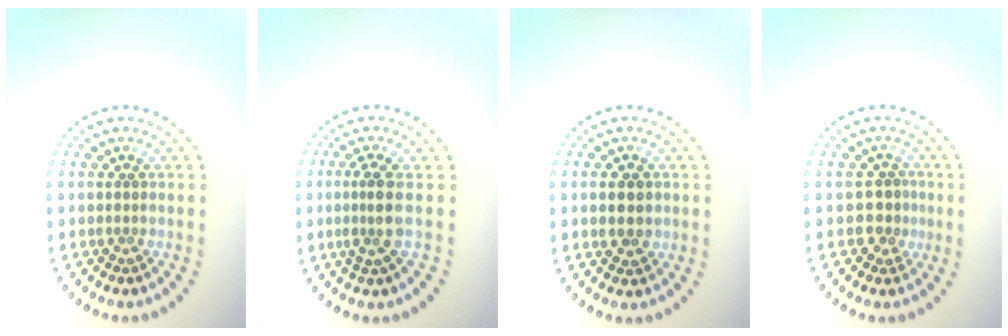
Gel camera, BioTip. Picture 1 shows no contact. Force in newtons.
{"total": 2.6, "press": 1.9, "slide": 1.9}
{"total": 2.4, "press": 2.4, "slide": 0.3}
{"total": 2.0, "press": 1.7, "slide": 1.0}